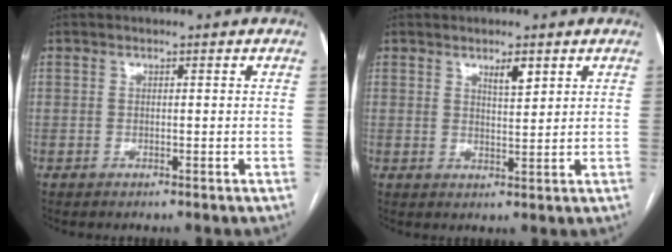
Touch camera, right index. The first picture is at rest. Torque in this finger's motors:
{"motor_torque": [0.00, 0.02, 0.02, 0.02]}